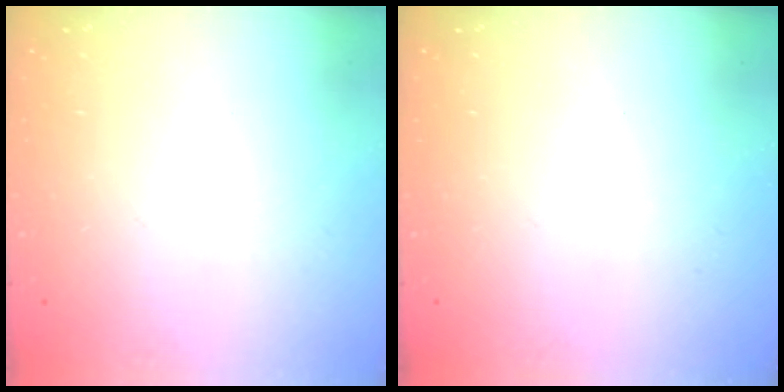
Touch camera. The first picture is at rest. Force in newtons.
{"total": 0.0}